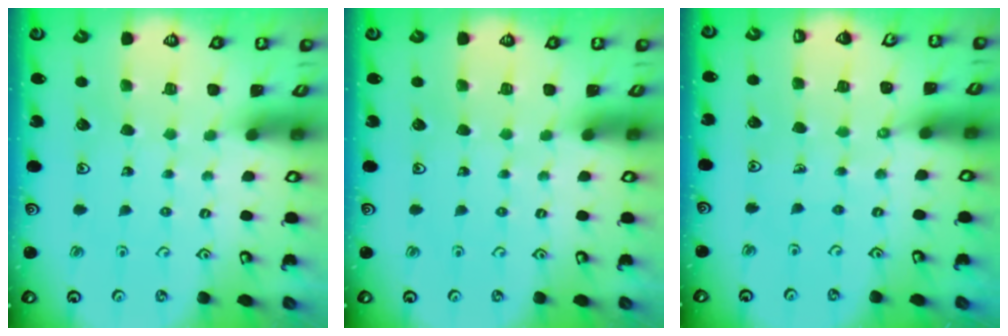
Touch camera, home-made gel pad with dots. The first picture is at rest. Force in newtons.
{"total": 0.0}
{"total": 1.3, "press": 1.2, "slide": 0.3}